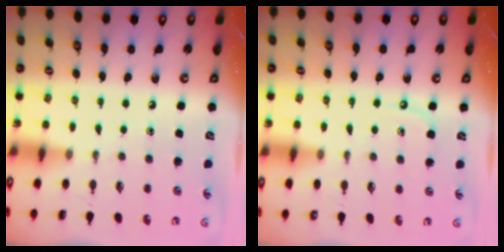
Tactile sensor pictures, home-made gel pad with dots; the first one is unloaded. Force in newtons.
{"total": 3.3, "press": 3.2, "slide": 0.4}